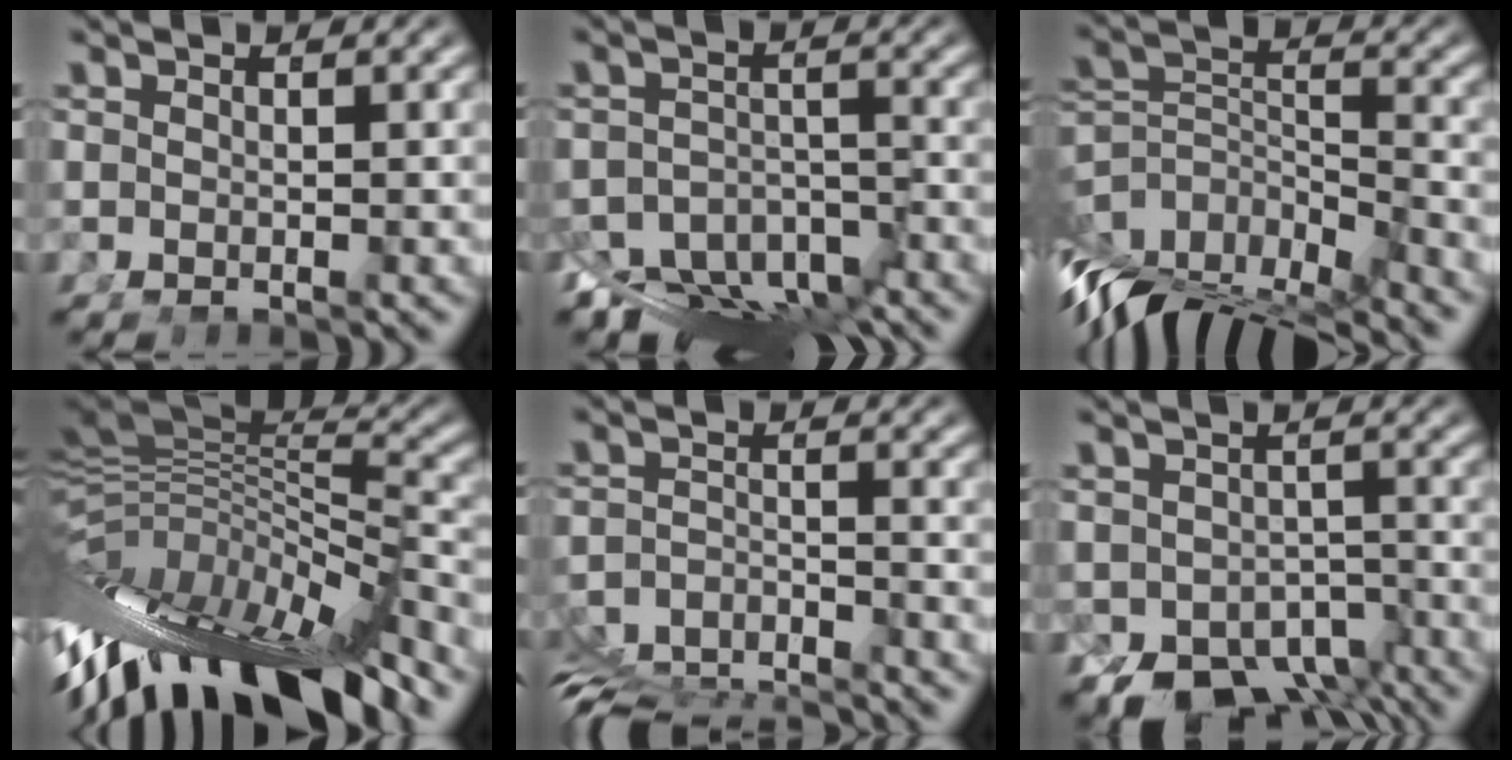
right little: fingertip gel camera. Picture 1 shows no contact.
{"total": 9.5, "force": [-5.6, 5.8, 5.0], "torque": [-0.069, -0.021, -0.091]}
{"total": 12.0, "force": [-6.0, 7.4, 7.3], "torque": [-0.141, -0.074, -0.063]}
{"total": 19.3, "force": [-6.6, 10.4, 14.9], "torque": [-0.259, -0.054, -0.078]}
{"total": 7.8, "force": [-6.7, 2.9, 2.9], "torque": [-0.050, -0.045, -0.092]}
{"total": 9.1, "force": [-5.3, 6.0, 4.4], "torque": [-0.058, -0.042, -0.070]}